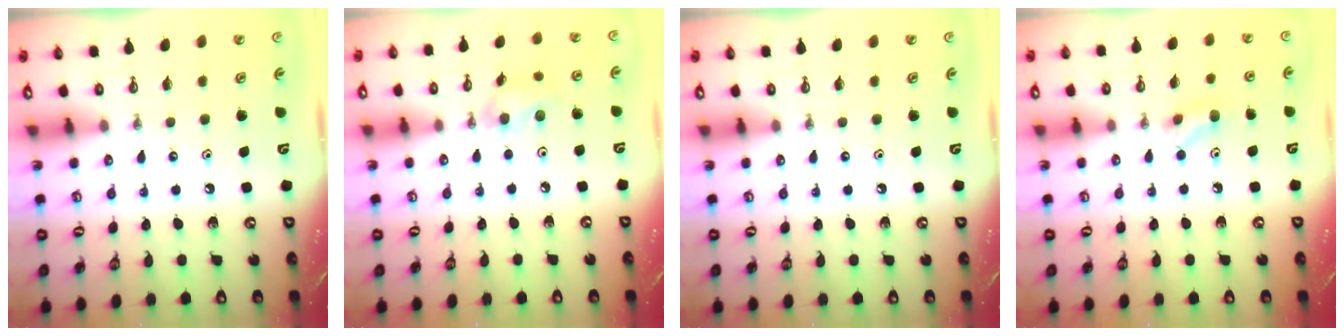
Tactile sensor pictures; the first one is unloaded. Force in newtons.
{"total": 8.2, "press": 7.8, "slide": 2.6}
{"total": 0.0}
{"total": 5.7, "press": 5.5, "slide": 1.5}